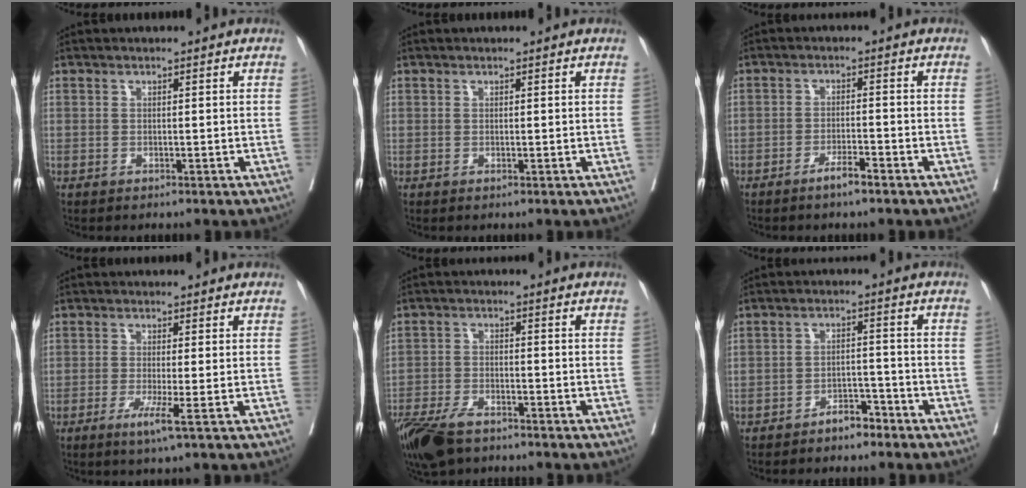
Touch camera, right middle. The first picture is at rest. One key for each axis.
{"total": 0.0}
{"total": 3.1, "fx": -2.3, "fy": 0.0, "fz": 2.1, "tx": -0.041, "ty": -0.003, "tz": -0.041}
{"total": 3.4, "fx": -1.4, "fy": -0.6, "fz": 3.1, "tx": -0.059, "ty": -0.012, "tz": -0.027}
{"total": 9.1, "fx": -6.7, "fy": 3.4, "fz": 5.0, "tx": -0.098, "ty": -0.016, "tz": -0.123}
{"total": 3.7, "fx": -3.0, "fy": 1.3, "fz": 1.7, "tx": -0.025, "ty": 0.006, "tz": -0.050}